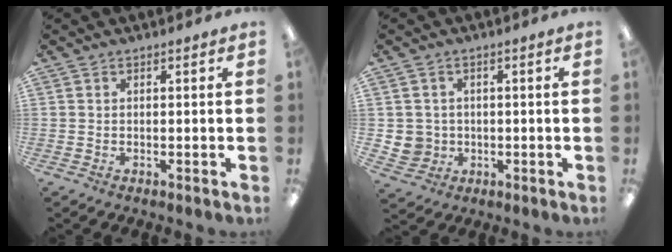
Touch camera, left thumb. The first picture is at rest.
{"total": 4.2, "force": [0.3, 4.2, 0.3], "torque": [-0.006, 0.006, 0.008]}